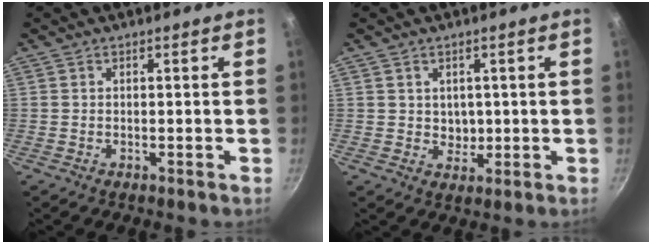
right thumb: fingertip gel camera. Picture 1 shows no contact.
{"total": 3.0, "force": [0.6, 2.7, 1.2], "torque": [-0.005, -0.011, 0.012]}